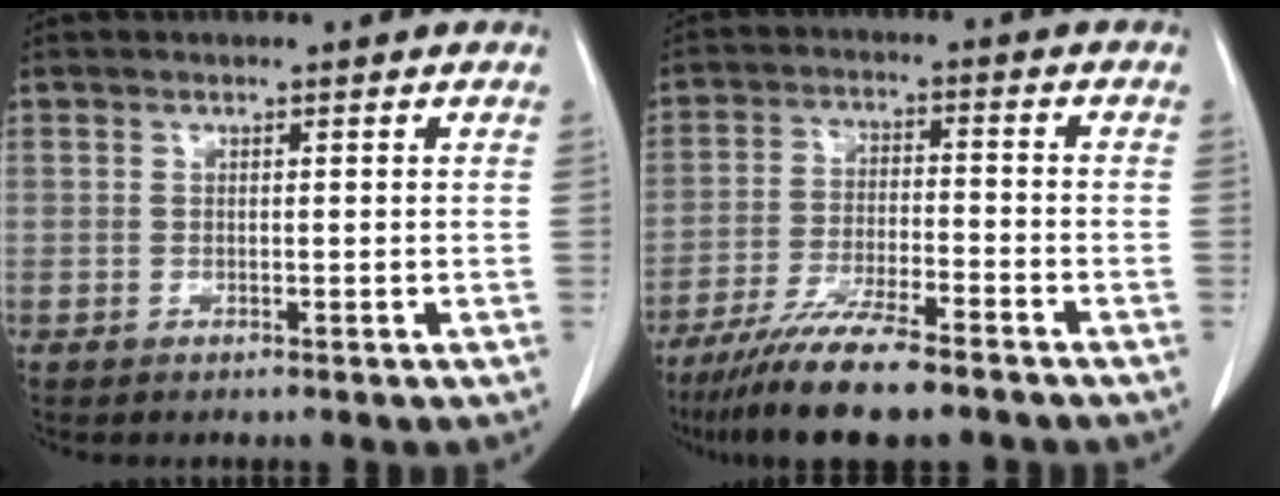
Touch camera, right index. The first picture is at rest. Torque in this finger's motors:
{"motor_torque": [1.09, -1.05, 0.35, 0.16]}